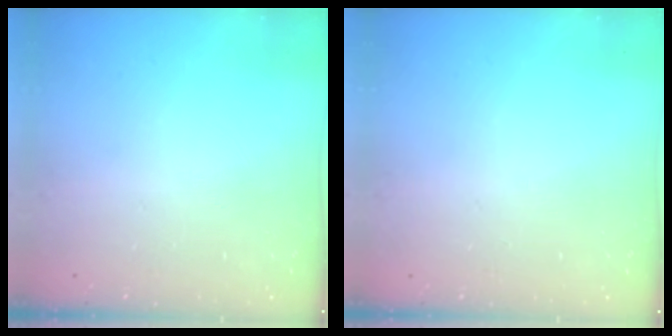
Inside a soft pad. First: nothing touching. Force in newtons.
{"total": 0.0}